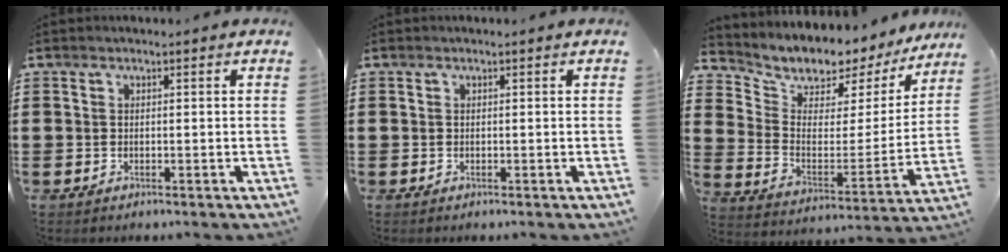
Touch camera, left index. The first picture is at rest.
{"total": 0.0}
{"total": 5.6, "force": [5.2, 2.1, 0.0], "torque": [-0.025, -0.051, 0.081]}